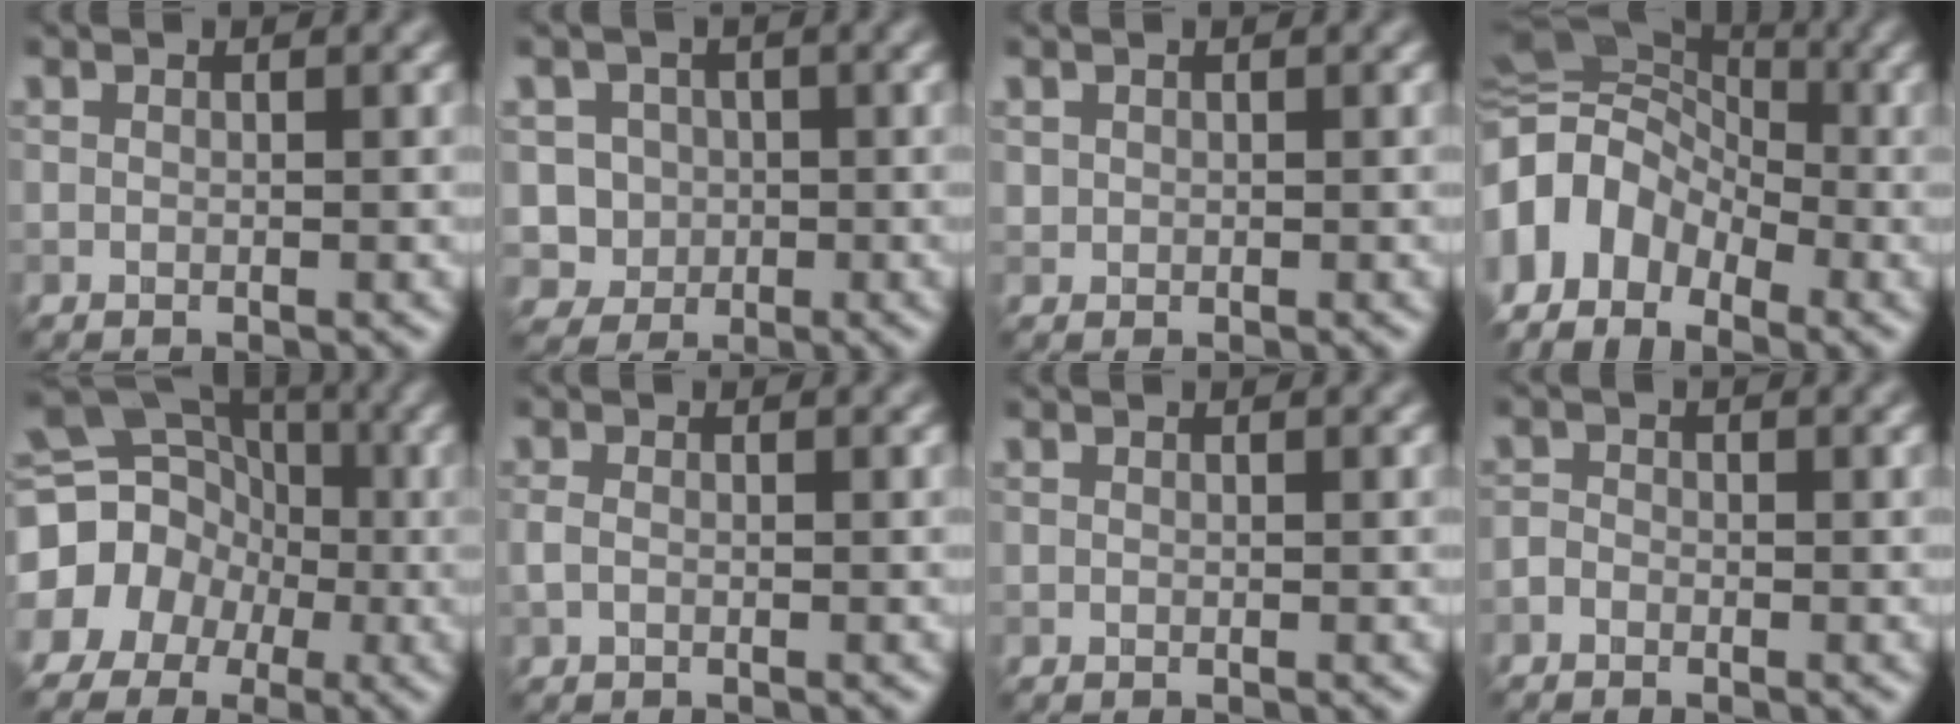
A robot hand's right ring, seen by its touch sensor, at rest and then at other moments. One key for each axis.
{"total": 3.0, "fx": -0.3, "fy": 2.9, "fz": 0.6, "tx": 0.003, "ty": -0.001, "tz": -0.014}
{"total": 0.5, "fx": 0.2, "fy": 0.5, "fz": 0.0, "tx": 0.004, "ty": -0.003, "tz": 0.008}
{"total": 8.5, "fx": -3.9, "fy": 6.2, "fz": 4.4, "tx": -0.076, "ty": 0.001, "tz": -0.081}
{"total": 16.0, "fx": -3.6, "fy": 14.9, "fz": 4.7, "tx": -0.129, "ty": -0.003, "tz": -0.085}
{"total": 0.9, "fx": -0.3, "fy": 0.6, "fz": 0.7, "tx": -0.018, "ty": -0.001, "tz": -0.009}
{"total": 0.0}
{"total": 1.0, "fx": -0.8, "fy": 0.5, "fz": 0.3, "tx": -0.003, "ty": 0.001, "tz": -0.019}